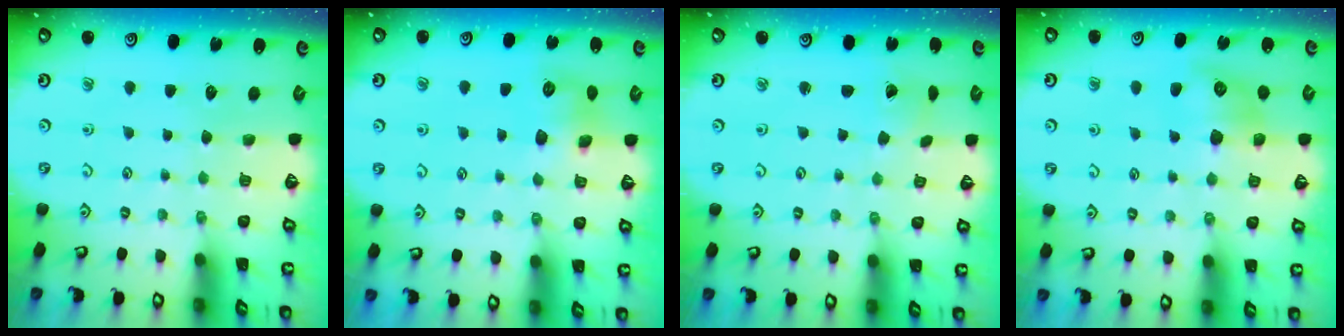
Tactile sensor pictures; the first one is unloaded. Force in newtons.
{"total": 8.8, "press": 8.7, "slide": 1.0}
{"total": 1.6, "press": 1.6, "slide": 0.1}
{"total": 9.8, "press": 9.8, "slide": 0.4}